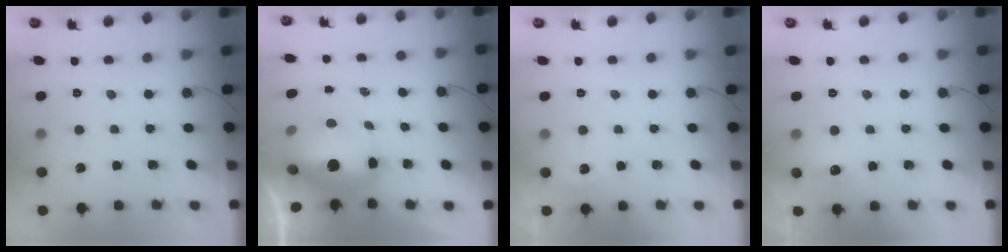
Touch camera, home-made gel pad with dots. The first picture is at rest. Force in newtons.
{"total": 17.7, "press": 14.1, "slide": 10.6}
{"total": 3.7, "press": 3.4, "slide": 1.5}
{"total": 4.6, "press": 4.3, "slide": 1.7}